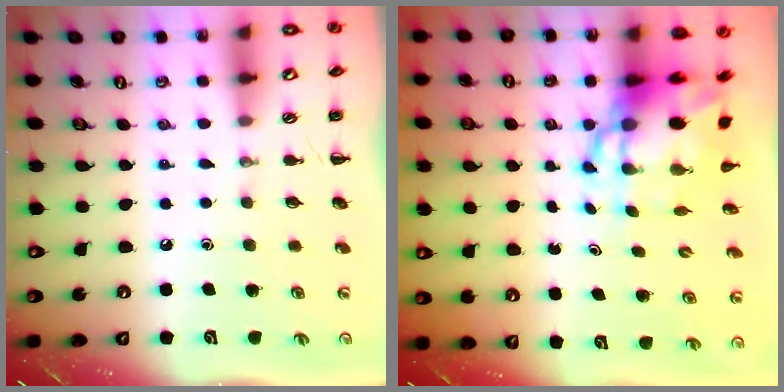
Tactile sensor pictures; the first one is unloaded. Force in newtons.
{"total": 9.2, "press": 8.9, "slide": 2.3}